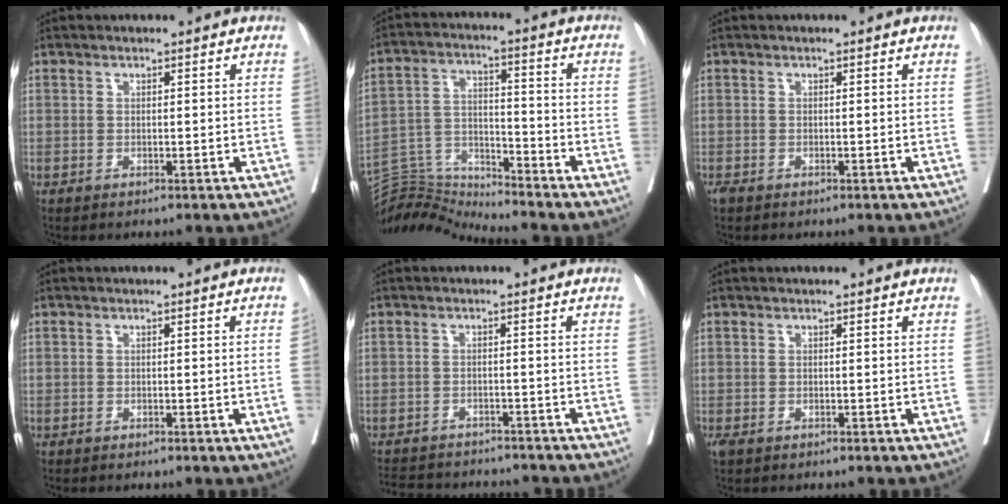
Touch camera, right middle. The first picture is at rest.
{"total": 8.6, "force": [-8.5, -1.4, -1.0], "torque": [0.015, 0.040, -0.154]}
{"total": 0.6, "force": [-0.5, 0.2, 0.2], "torque": [-0.012, -0.003, -0.010]}
{"total": 1.0, "force": [-0.3, -0.1, 0.9], "torque": [-0.015, 0.004, -0.003]}
{"total": 11.7, "force": [-10.8, 2.9, 3.4], "torque": [-0.069, 0.001, -0.143]}
{"total": 1.1, "force": [-0.7, 0.6, 0.6], "torque": [-0.014, -0.003, -0.008]}